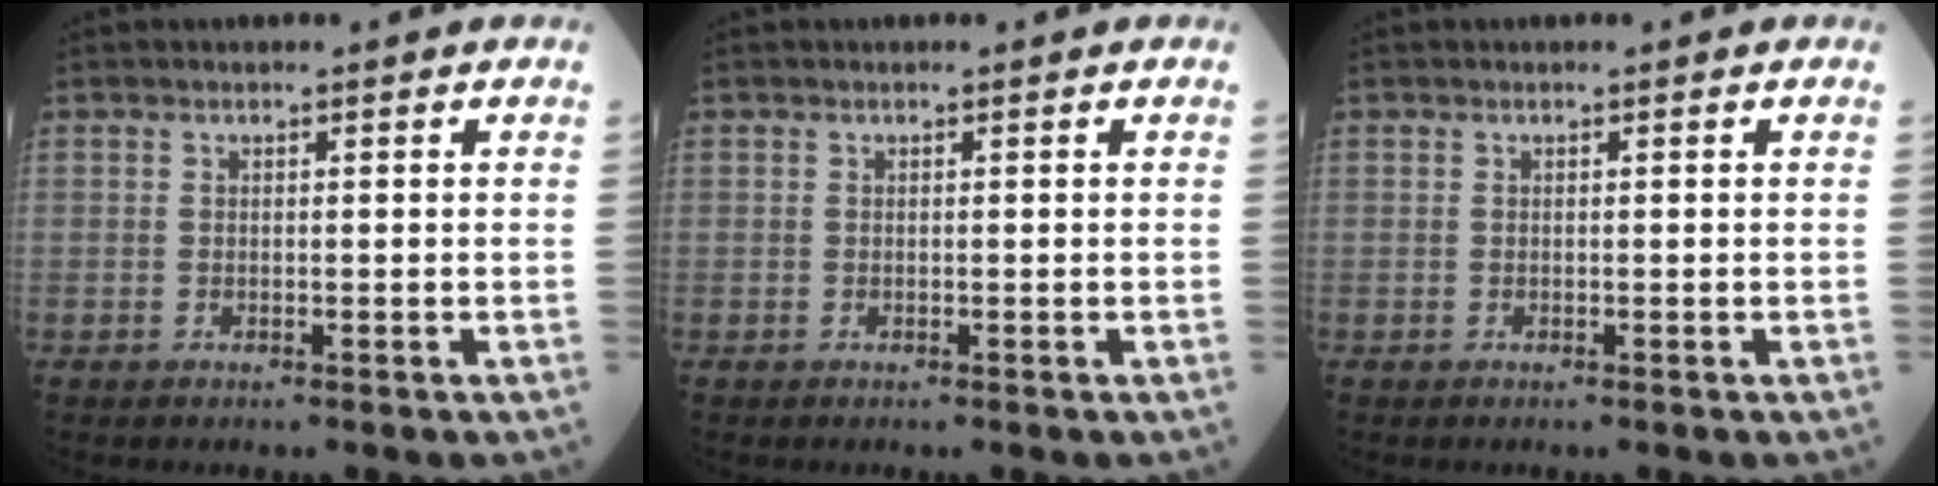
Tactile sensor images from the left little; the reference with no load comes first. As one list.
[{"total": 0.0}, {"total": 0.0}]